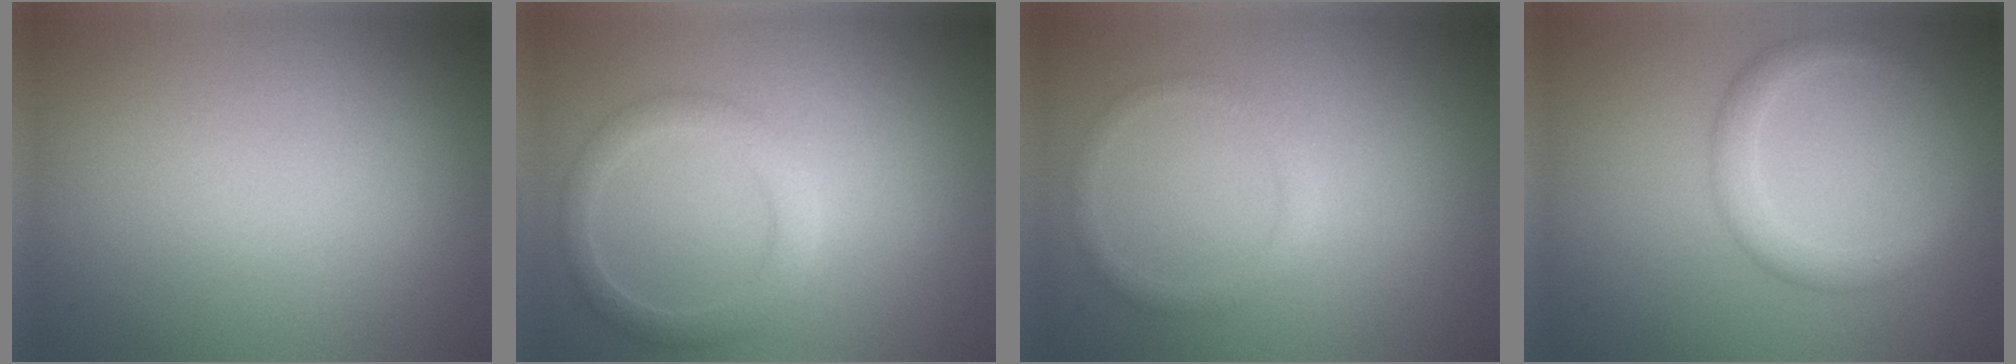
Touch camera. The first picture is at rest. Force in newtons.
{"total": 2.7, "press": 2.7, "slide": 0.1}
{"total": 1.4, "press": 1.3, "slide": 0.2}
{"total": 2.8, "press": 2.8, "slide": 0.1}